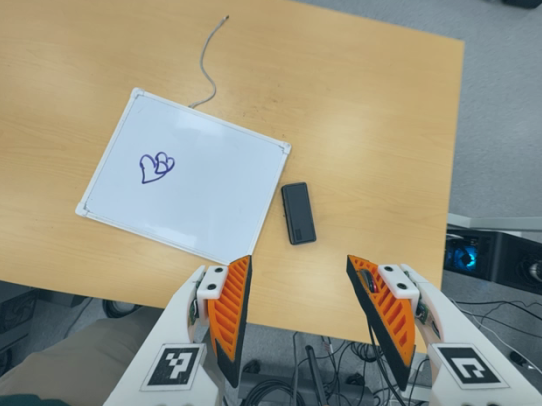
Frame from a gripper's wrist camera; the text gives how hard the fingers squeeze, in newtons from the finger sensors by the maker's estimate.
{"total": 0.0}